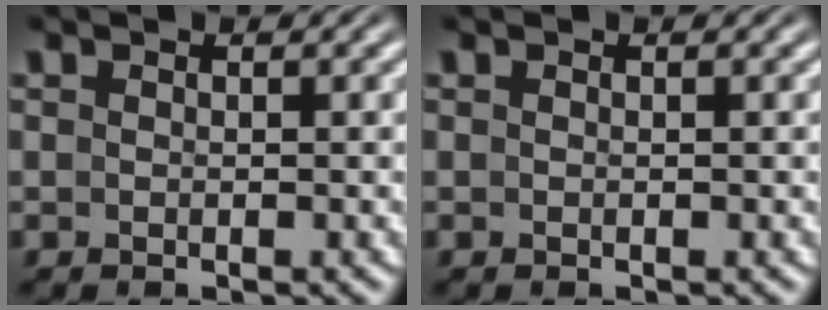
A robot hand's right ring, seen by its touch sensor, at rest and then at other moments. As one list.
[{"total": 0.0}]